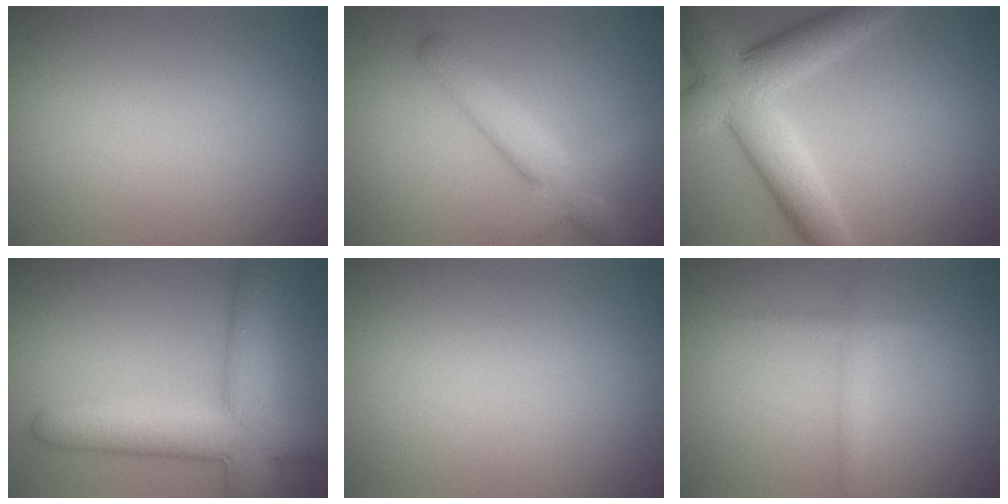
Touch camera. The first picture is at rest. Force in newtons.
{"total": 4.6, "press": 4.6, "slide": 0.3}
{"total": 7.6, "press": 7.6, "slide": 0.1}
{"total": 8.1, "press": 8.1, "slide": 0.7}
{"total": 0.0}
{"total": 1.3, "press": 1.3, "slide": 0.1}